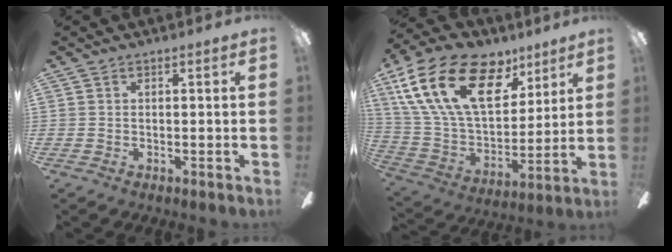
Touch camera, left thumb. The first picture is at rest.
{"total": 26.4, "force": [12.0, 15.0, 18.1], "torque": [-0.352, -0.048, 0.215]}